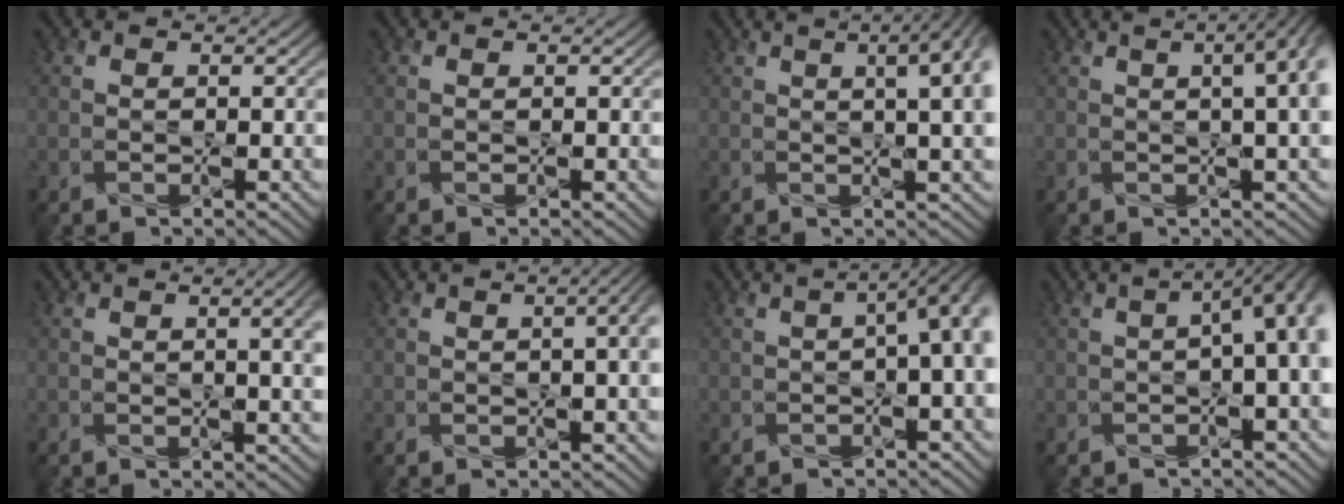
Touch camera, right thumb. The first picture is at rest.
{"total": 0.0}
{"total": 8.7, "force": [2.2, 2.7, 7.9], "torque": [-0.088, 0.033, 0.016]}
{"total": 7.9, "force": [1.2, 2.2, 7.5], "torque": [-0.087, 0.023, 0.006]}
{"total": 4.4, "force": [0.9, 1.1, 4.2], "torque": [-0.053, 0.008, 0.016]}
{"total": 4.6, "force": [0.1, 1.4, 4.3], "torque": [-0.050, 0.011, -0.001]}
{"total": 9.5, "force": [-0.7, 3.6, 8.7], "torque": [-0.114, 0.001, -0.016]}
{"total": 9.9, "force": [-0.4, 3.7, 9.1], "torque": [-0.117, 0.004, -0.011]}